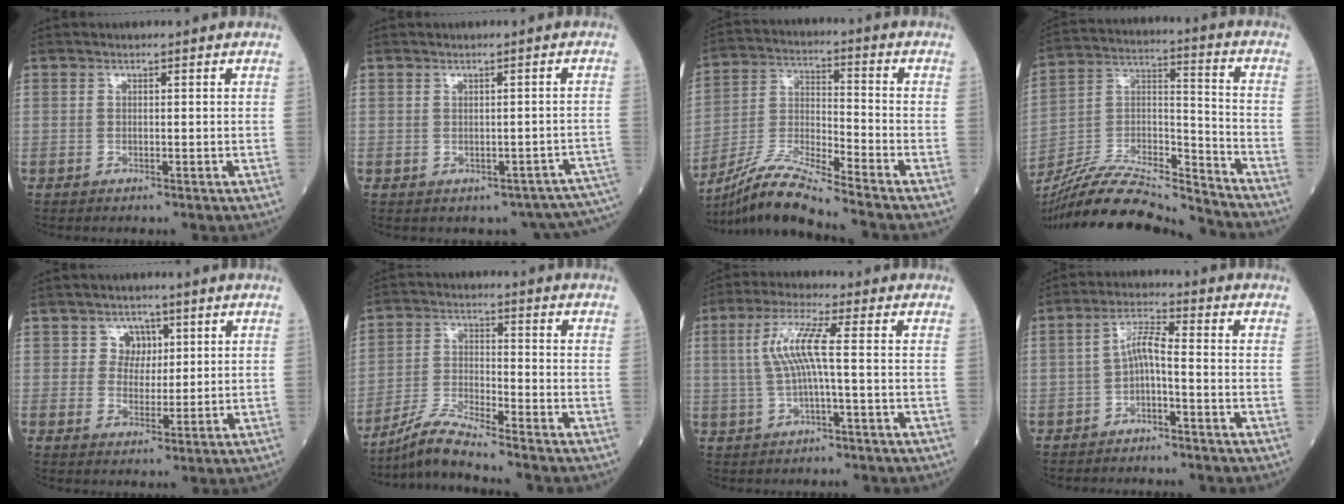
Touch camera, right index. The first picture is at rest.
{"total": 8.3, "force": [-6.0, 4.3, 3.7], "torque": [-0.020, 0.024, -0.060]}
{"total": 11.3, "force": [-10.2, -1.5, 4.8], "torque": [-0.099, -0.010, -0.195]}
{"total": 19.3, "force": [-18.5, 0.9, 5.4], "torque": [-0.106, 0.025, -0.324]}
{"total": 3.5, "force": [1.5, 3.1, 0.8], "torque": [-0.006, 0.003, 0.023]}
{"total": 6.8, "force": [-6.2, -1.2, 2.4], "torque": [-0.056, -0.021, -0.122]}
{"total": 6.6, "force": [0.6, 0.4, 6.6], "torque": [-0.140, 0.018, 0.011]}
{"total": 4.4, "force": [-1.3, 0.8, 4.1], "torque": [-0.078, 0.016, -0.025]}